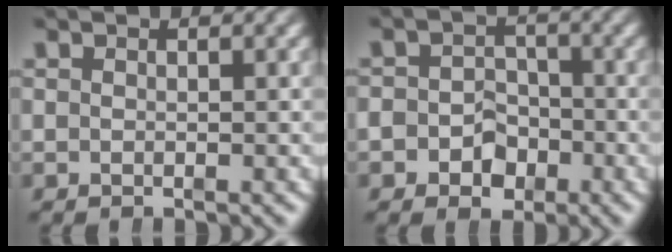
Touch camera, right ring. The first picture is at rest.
{"total": 4.9, "force": [-2.0, 4.2, 1.8], "torque": [-0.019, -0.014, -0.035]}